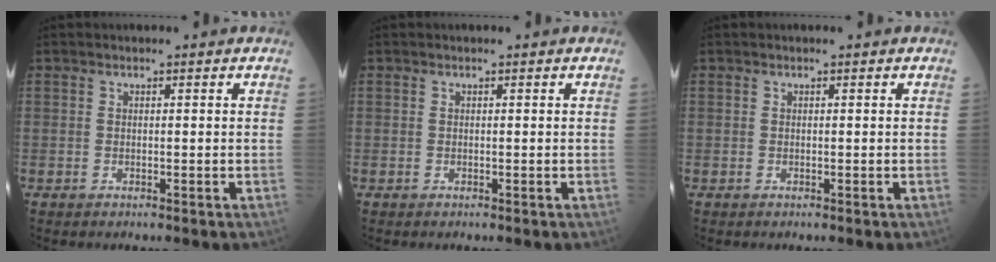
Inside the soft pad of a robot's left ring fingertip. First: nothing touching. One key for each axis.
{"total": 0.0}
{"total": 0.0}